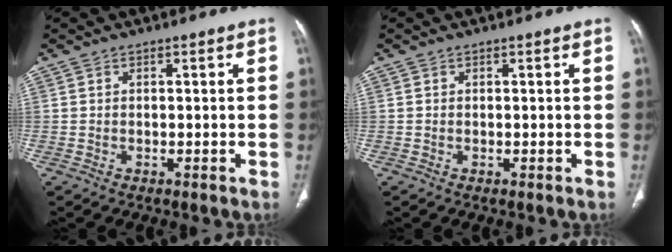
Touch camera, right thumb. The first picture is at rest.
{"total": 0.0}